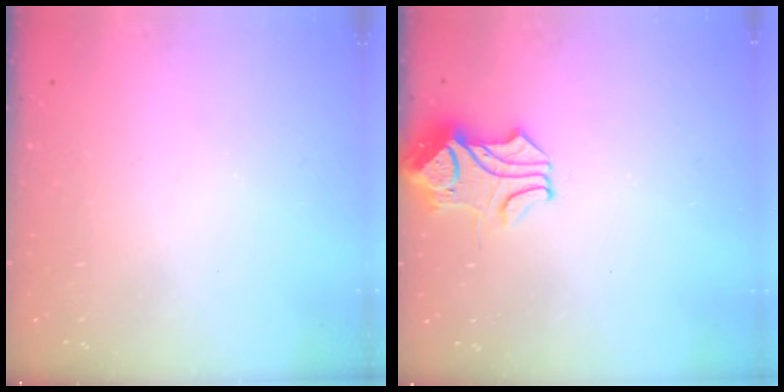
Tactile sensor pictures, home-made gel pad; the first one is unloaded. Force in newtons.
{"total": 1.1, "press": 0.5, "slide": 0.9}